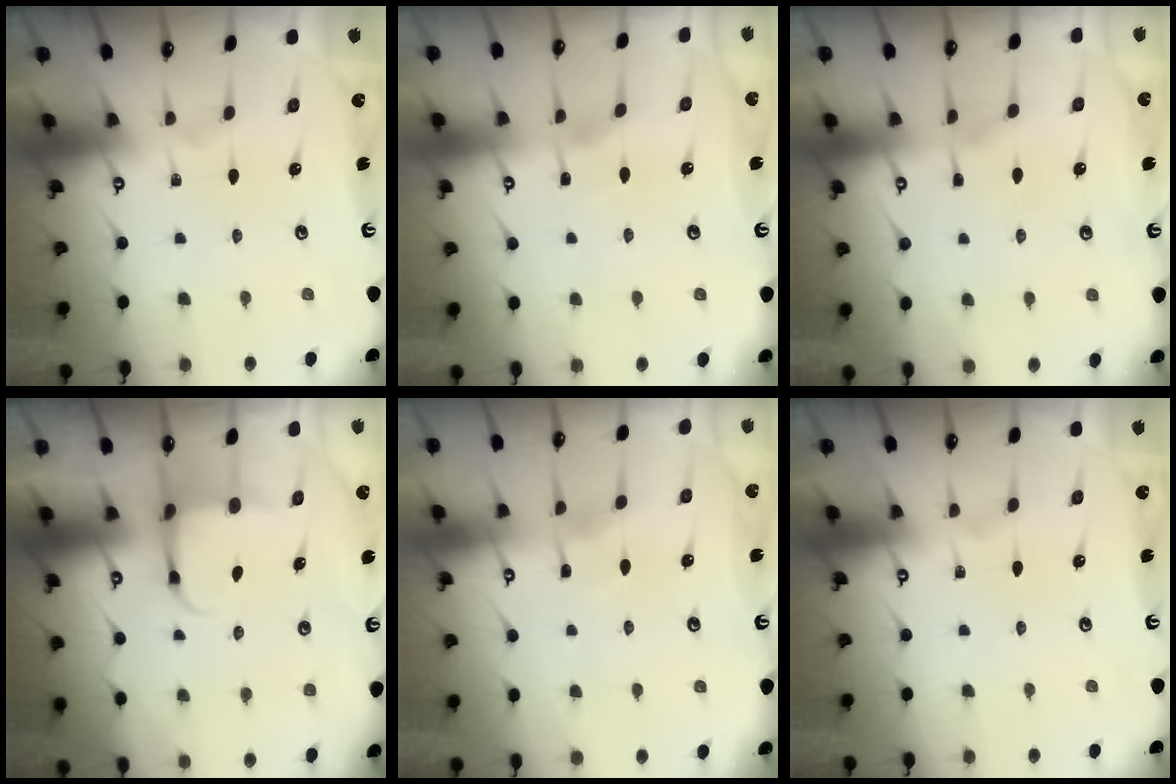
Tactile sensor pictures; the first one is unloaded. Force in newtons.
{"total": 2.6, "press": 2.6, "slide": 0.3}
{"total": 2.1, "press": 2.1, "slide": 0.4}
{"total": 4.5, "press": 4.5, "slide": 0.5}
{"total": 5.3, "press": 5.3, "slide": 0.4}
{"total": 0.0}